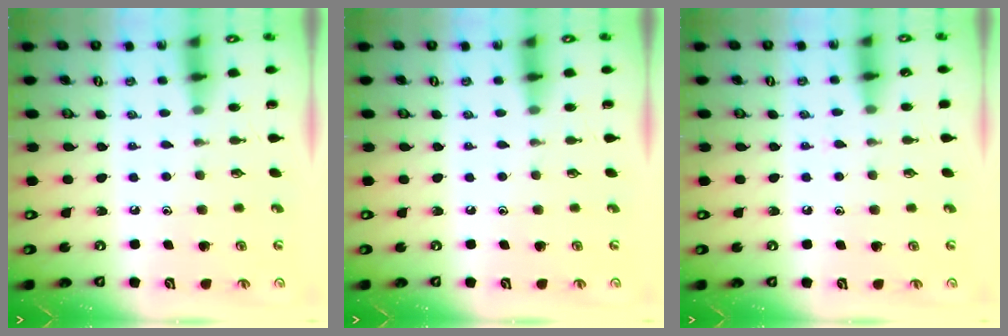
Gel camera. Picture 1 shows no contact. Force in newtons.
{"total": 0.0}
{"total": 4.5, "press": 4.4, "slide": 0.7}